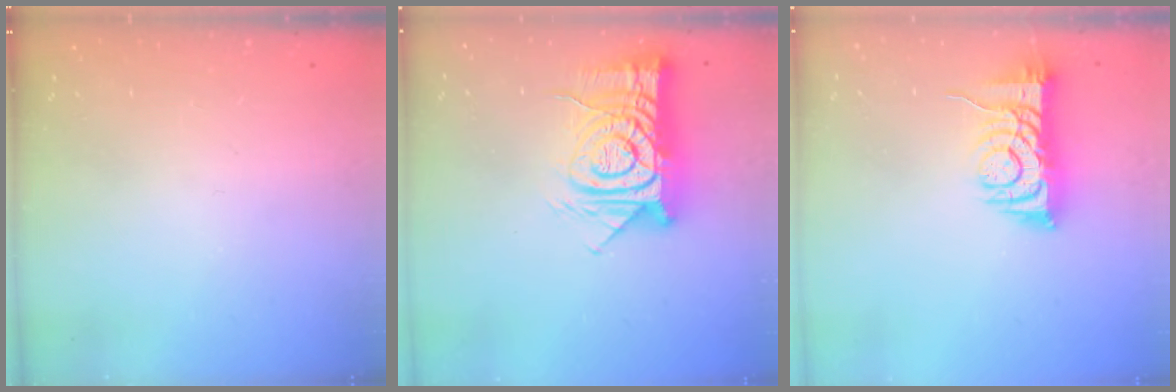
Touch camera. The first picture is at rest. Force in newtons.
{"total": 16.8, "press": 16.8, "slide": 1.7}
{"total": 7.6, "press": 7.5, "slide": 1.2}